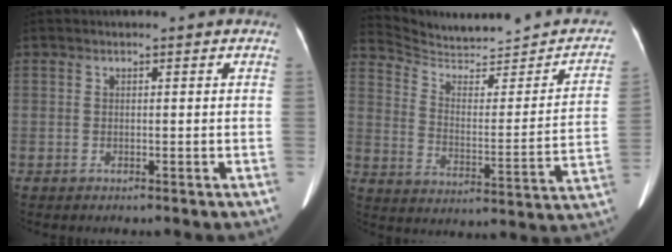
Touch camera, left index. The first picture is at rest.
{"total": 17.3, "force": [16.1, 3.9, 4.9], "torque": [-0.060, -0.020, 0.229]}